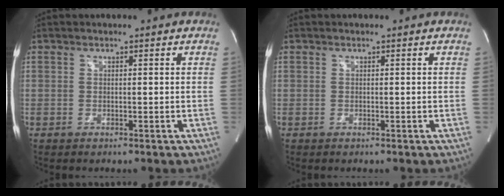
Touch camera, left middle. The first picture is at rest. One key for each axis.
{"total": 0.0}